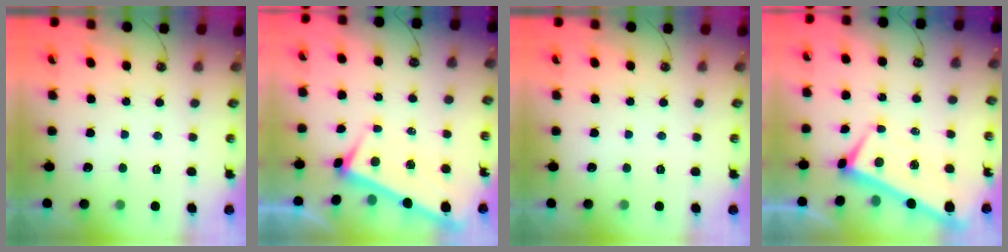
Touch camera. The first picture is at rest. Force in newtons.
{"total": 3.5, "press": 3.4, "slide": 0.3}
{"total": 0.0}
{"total": 1.8, "press": 1.7, "slide": 0.5}